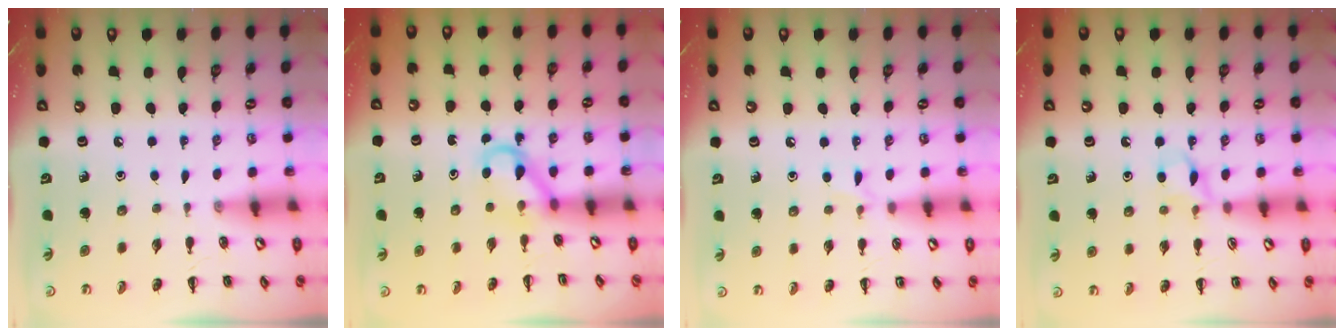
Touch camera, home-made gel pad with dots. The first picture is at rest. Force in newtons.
{"total": 3.8, "press": 3.6, "slide": 1.0}
{"total": 4.1, "press": 3.9, "slide": 1.3}
{"total": 6.7, "press": 6.5, "slide": 1.8}